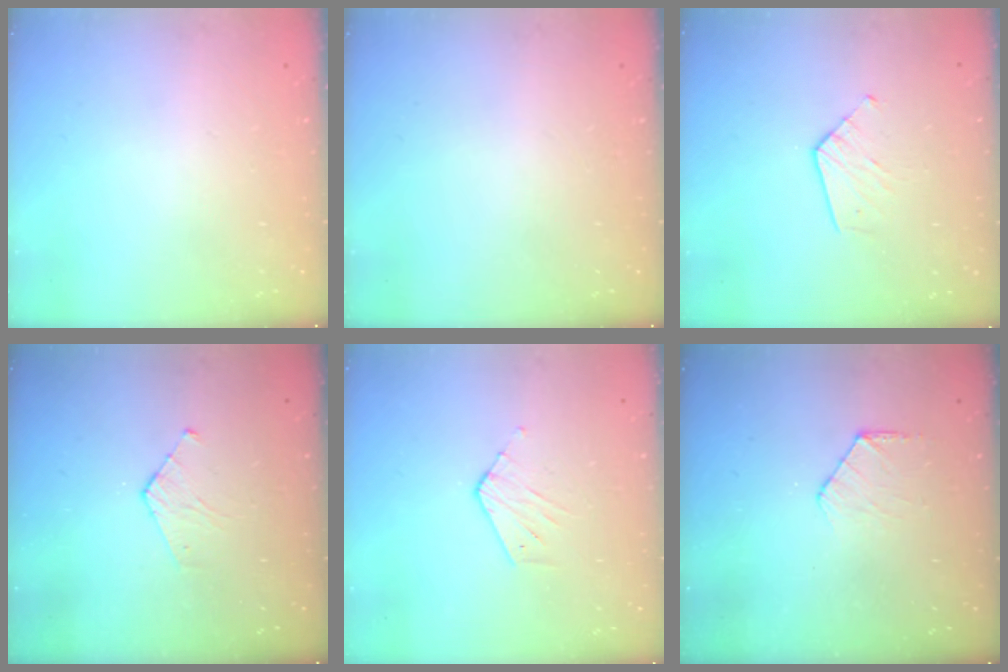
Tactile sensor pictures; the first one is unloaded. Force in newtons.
{"total": 0.0}
{"total": 7.1, "press": 7.1, "slide": 0.5}
{"total": 3.3, "press": 3.2, "slide": 0.3}
{"total": 3.1, "press": 3.1, "slide": 0.3}
{"total": 6.3, "press": 6.2, "slide": 0.7}